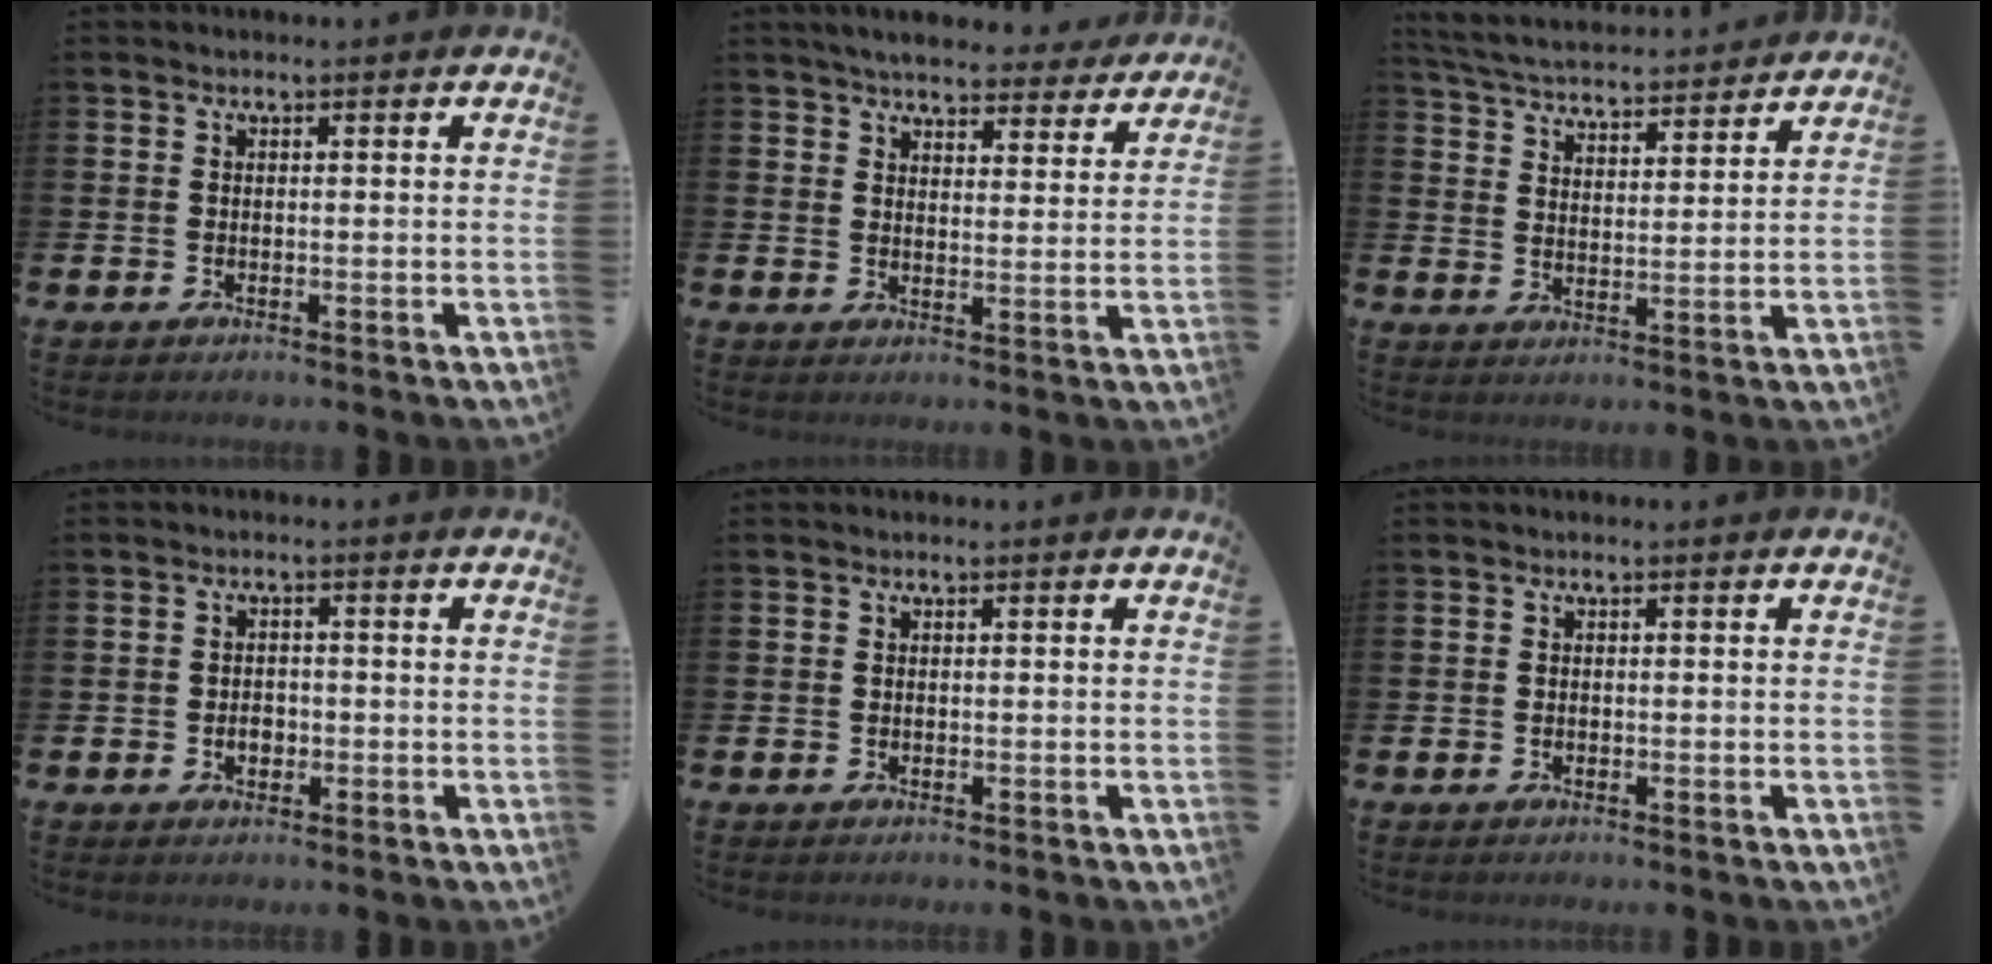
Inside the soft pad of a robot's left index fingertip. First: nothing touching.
{"total": 5.3, "force": [5.1, 1.0, 1.0], "torque": [-0.022, -0.032, 0.088]}
{"total": 5.1, "force": [5.0, 0.7, 0.6], "torque": [-0.033, -0.042, 0.085]}
{"total": 2.0, "force": [-0.5, 1.6, 1.2], "torque": [-0.016, 0.002, -0.014]}
{"total": 0.0}
{"total": 0.0}